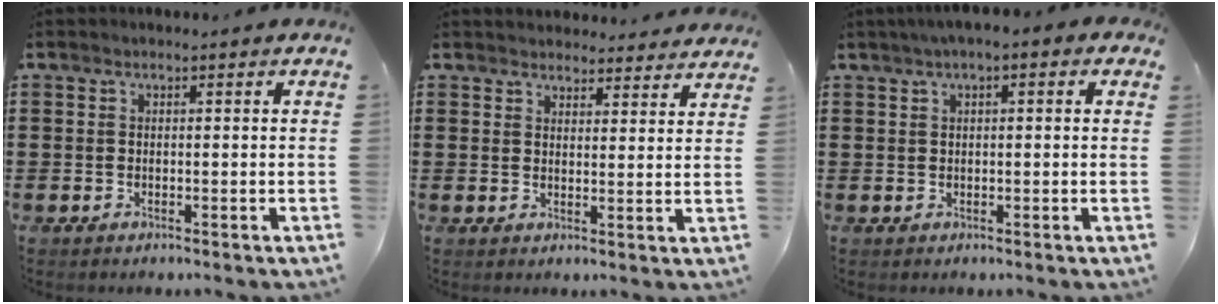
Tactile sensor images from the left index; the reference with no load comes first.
{"total": 3.4, "force": [3.4, 0.5, -0.1], "torque": [-0.001, -0.016, 0.062]}
{"total": 2.0, "force": [0.5, 0.4, 1.9], "torque": [-0.035, 0.005, 0.007]}